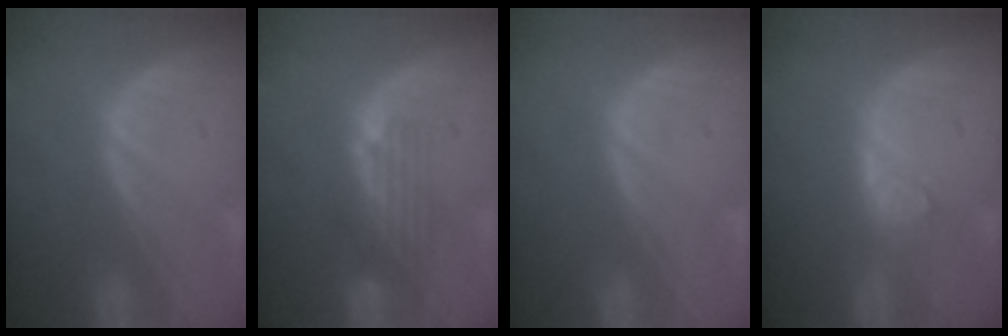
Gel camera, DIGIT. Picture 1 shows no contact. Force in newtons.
{"total": 3.7, "press": 3.7, "slide": 0.4}
{"total": 0.0}
{"total": 3.9, "press": 3.4, "slide": 1.9}